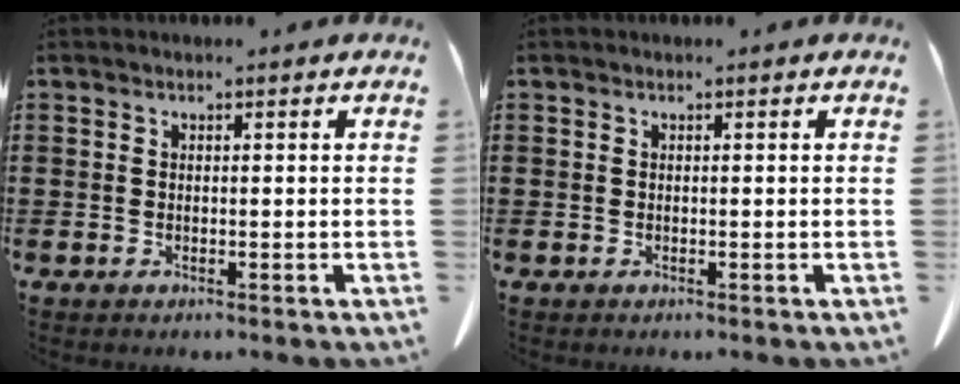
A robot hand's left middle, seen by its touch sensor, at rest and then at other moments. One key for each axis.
{"total": 0.0}